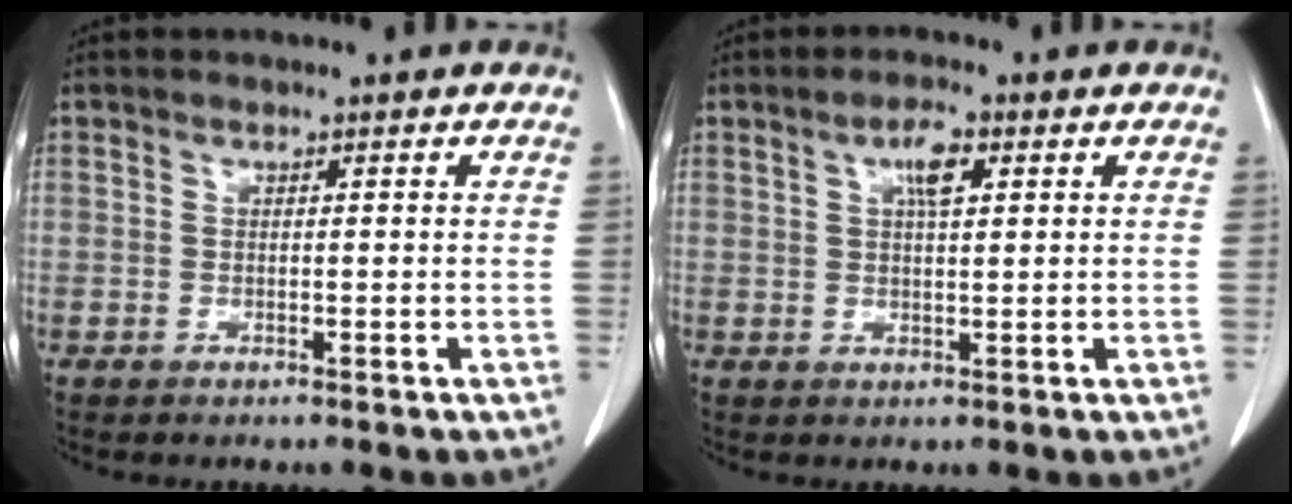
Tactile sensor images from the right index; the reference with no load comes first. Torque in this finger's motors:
{"motor_torque": [0.17, 0.01, 0.11, 0.05]}